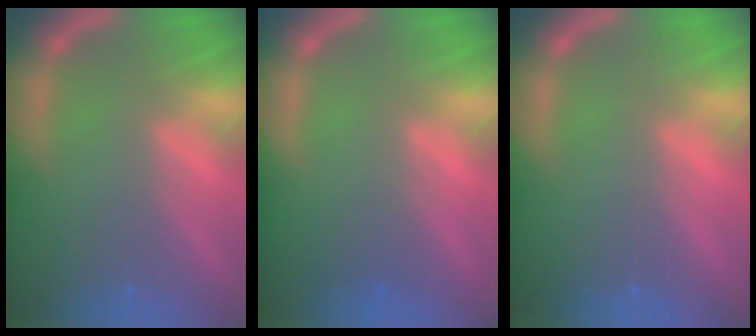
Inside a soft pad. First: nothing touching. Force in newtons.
{"total": 1.0}
{"total": 0.0}